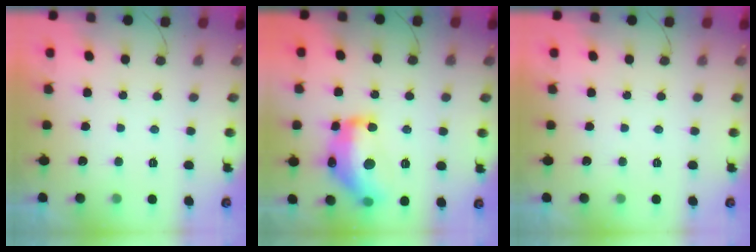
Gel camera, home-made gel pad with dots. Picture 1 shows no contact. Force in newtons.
{"total": 19.0, "press": 19.0, "slide": 1.2}
{"total": 0.0}